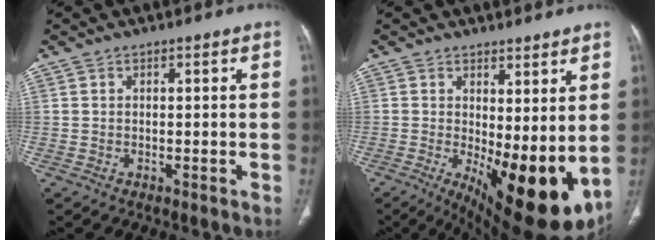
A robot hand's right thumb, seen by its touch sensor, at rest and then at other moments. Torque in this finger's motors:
{"motor_torque": [1.27, 3.73, 0.29, 0.08, 0.49]}